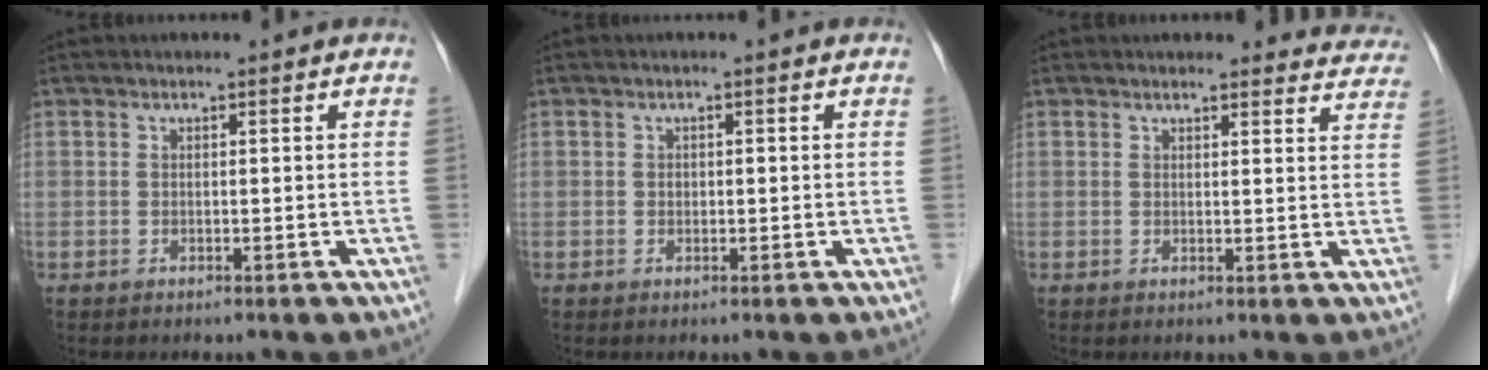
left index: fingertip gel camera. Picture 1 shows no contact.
{"total": 0.7, "force": [0.0, 0.6, 0.4], "torque": [-0.005, 0.003, -0.001]}
{"total": 10.5, "force": [10.0, 2.7, 1.0], "torque": [0.032, -0.010, 0.077]}